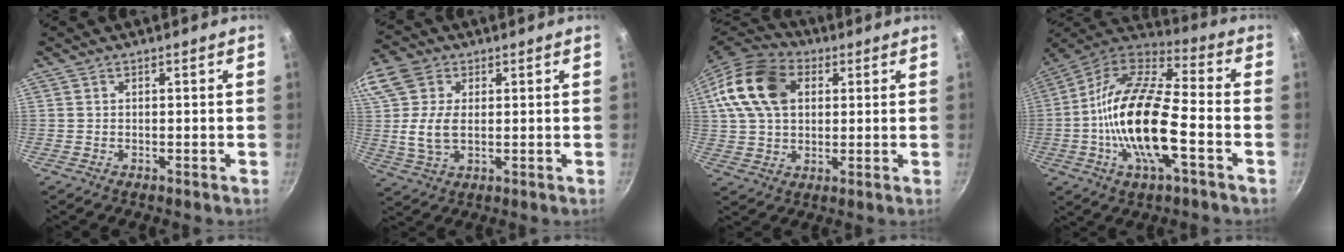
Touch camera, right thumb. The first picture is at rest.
{"total": 12.4, "force": [2.1, 8.6, 8.8], "torque": [-0.178, -0.001, 0.030]}
{"total": 16.1, "force": [4.4, 11.3, 10.6], "torque": [-0.187, 0.012, 0.067]}
{"total": 21.5, "force": [-4.6, 8.4, 19.3], "torque": [-0.366, 0.034, -0.107]}